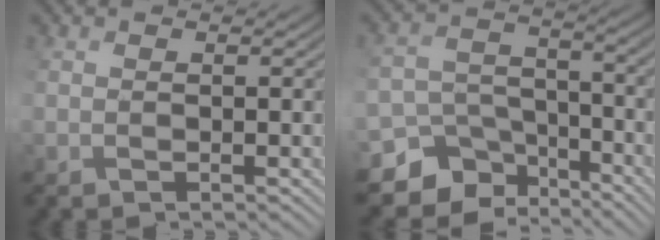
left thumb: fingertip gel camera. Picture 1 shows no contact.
{"total": 10.1, "force": [-8.0, 6.1, 1.0], "torque": [-0.059, -0.001, -0.097]}